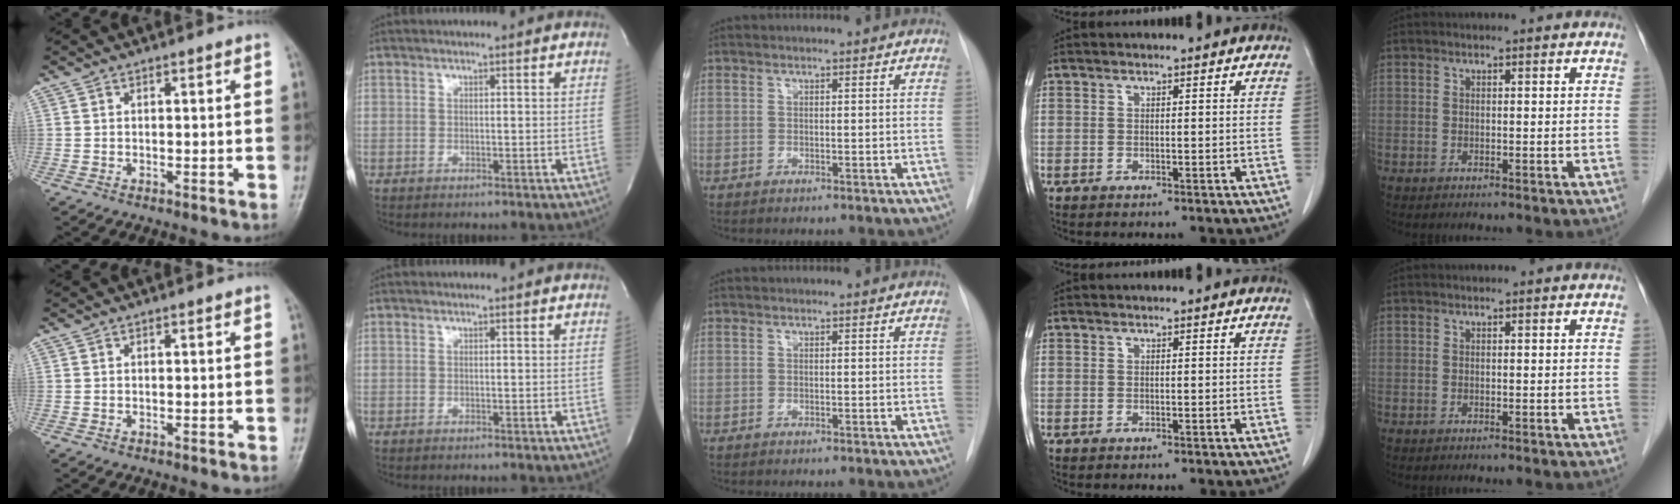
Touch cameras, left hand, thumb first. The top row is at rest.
{}